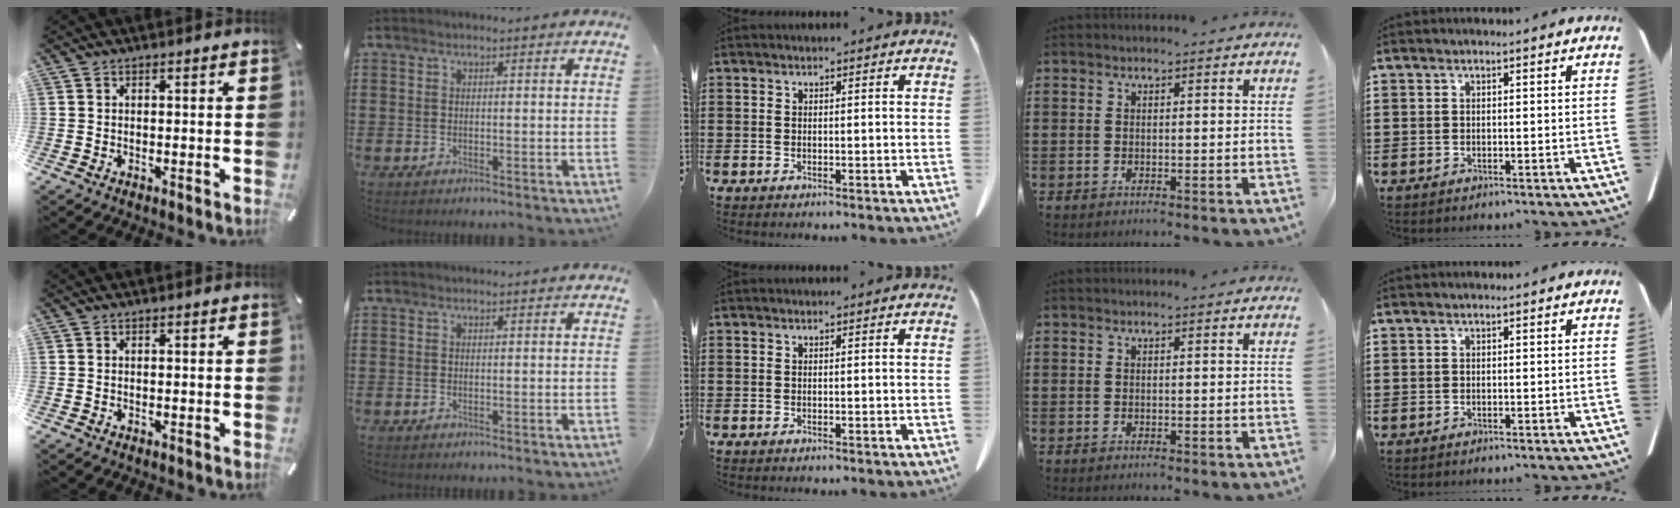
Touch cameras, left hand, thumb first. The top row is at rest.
{}